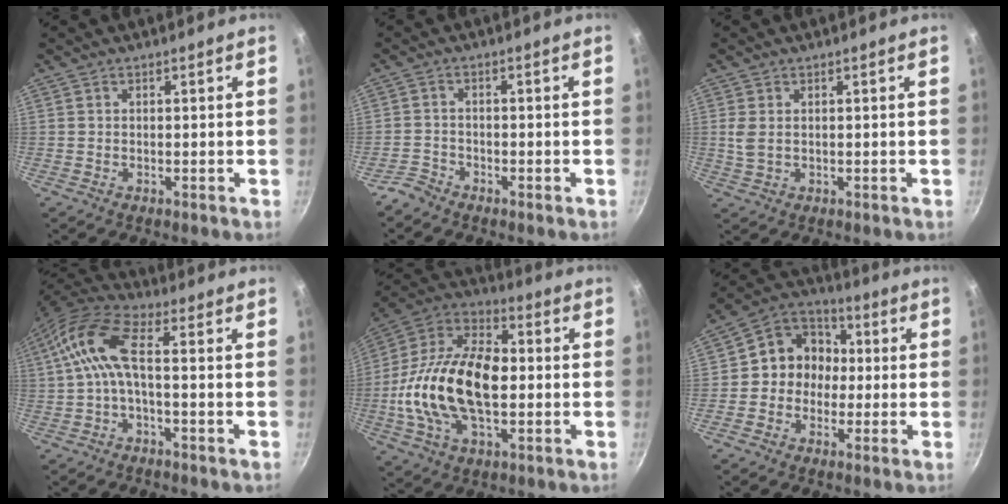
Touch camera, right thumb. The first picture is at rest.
{"total": 2.7, "force": [-2.4, 1.1, 0.5], "torque": [-0.011, 0.022, -0.048]}
{"total": 2.9, "force": [0.5, 1.9, 2.1], "torque": [-0.044, -0.002, 0.015]}
{"total": 10.3, "force": [-0.5, 3.8, 9.6], "torque": [-0.217, 0.028, -0.025]}
{"total": 23.3, "force": [-1.7, 13.4, 19.0], "torque": [-0.342, 0.036, -0.043]}
{"total": 10.5, "force": [-0.5, 9.5, 4.5], "torque": [-0.023, 0.034, -0.030]}